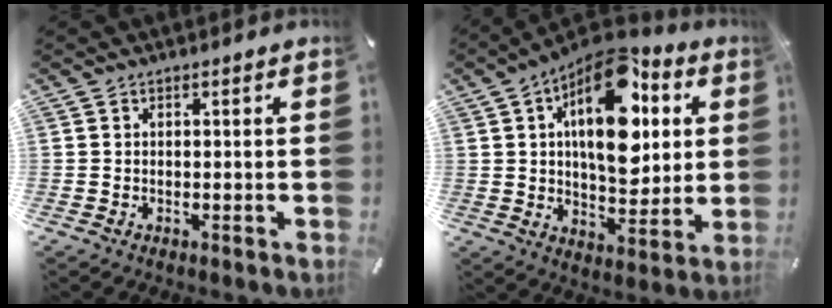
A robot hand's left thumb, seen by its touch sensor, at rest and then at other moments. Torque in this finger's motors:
{"motor_torque": [2.53, 2.48, 2.07, -0.70, 0.26]}